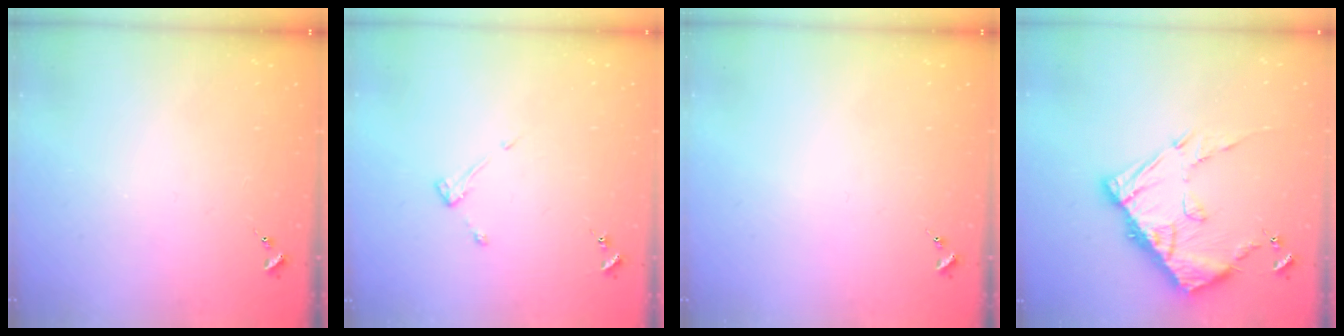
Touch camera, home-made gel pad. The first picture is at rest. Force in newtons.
{"total": 2.9, "press": 2.9, "slide": 0.5}
{"total": 0.0}
{"total": 14.4, "press": 14.3, "slide": 1.4}